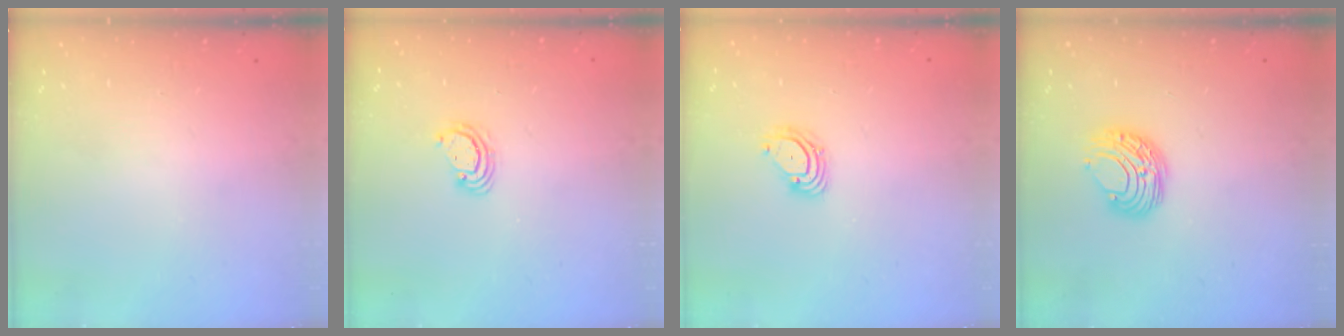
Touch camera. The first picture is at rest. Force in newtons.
{"total": 3.1, "press": 3.1, "slide": 0.3}
{"total": 3.2, "press": 3.2, "slide": 0.3}
{"total": 8.5, "press": 8.5, "slide": 0.4}